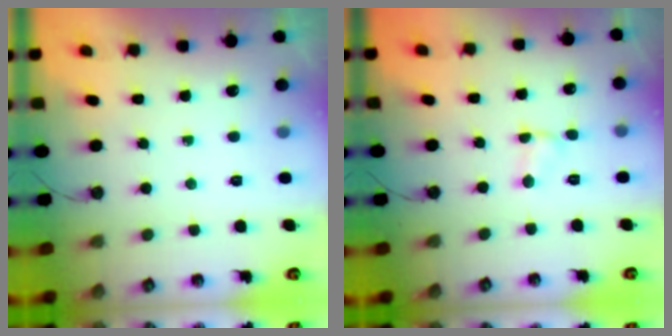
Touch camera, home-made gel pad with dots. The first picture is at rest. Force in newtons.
{"total": 3.3, "press": 3.3, "slide": 0.4}